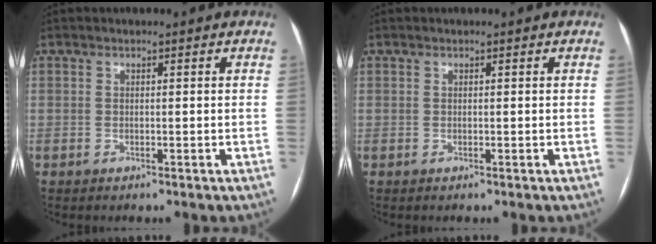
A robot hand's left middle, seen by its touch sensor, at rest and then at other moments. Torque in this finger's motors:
{"motor_torque": [0.94, -0.79, 0.00, -0.20]}